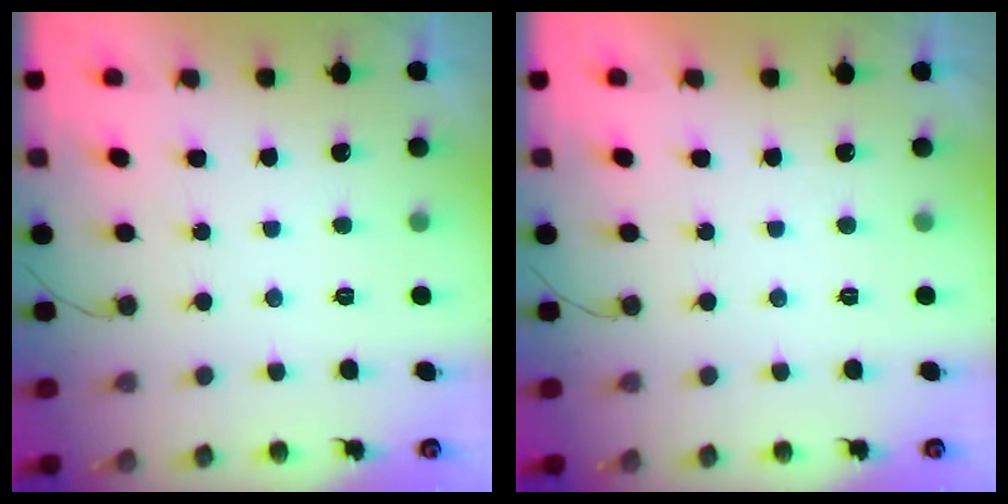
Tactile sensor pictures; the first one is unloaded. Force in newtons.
{"total": 1.7, "press": 1.7, "slide": 0.1}